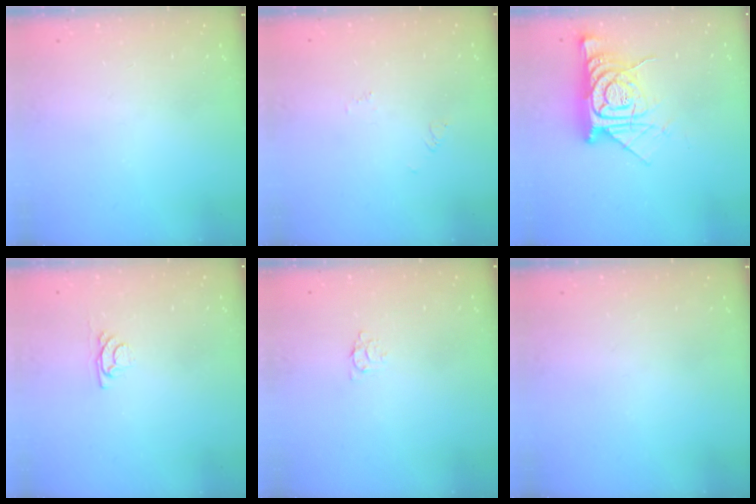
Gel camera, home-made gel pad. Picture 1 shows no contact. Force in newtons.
{"total": 2.7, "press": 2.7, "slide": 0.2}
{"total": 14.6, "press": 14.5, "slide": 1.4}
{"total": 3.8, "press": 3.8, "slide": 0.4}
{"total": 3.6, "press": 3.5, "slide": 0.4}
{"total": 0.0}